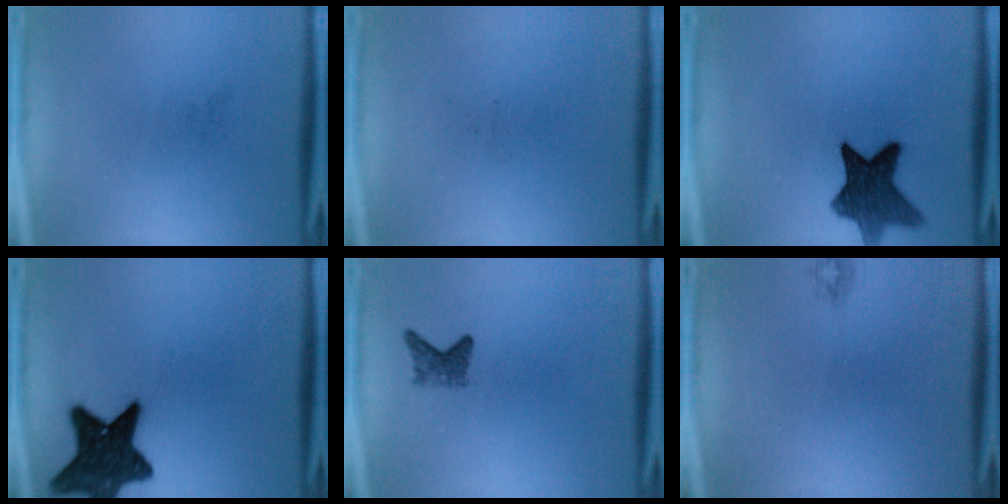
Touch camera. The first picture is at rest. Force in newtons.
{"total": 0.0}
{"total": 10.5}
{"total": 13.8}
{"total": 2.1}
{"total": 0.6}